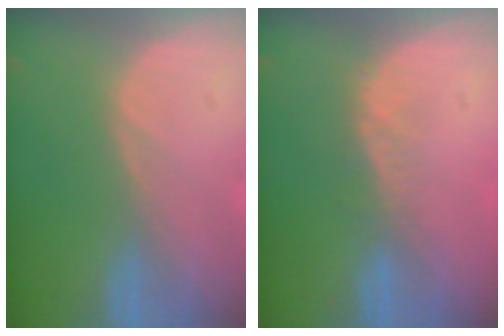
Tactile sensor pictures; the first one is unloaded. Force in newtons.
{"total": 2.3, "press": 1.9, "slide": 1.4}